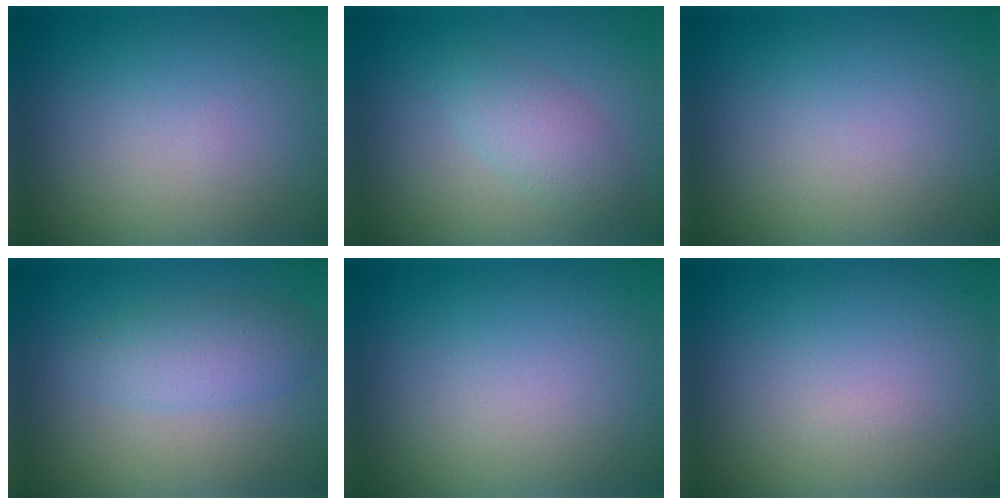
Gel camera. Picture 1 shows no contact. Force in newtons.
{"total": 2.5, "press": 2.5, "slide": 0.0}
{"total": 0.0}
{"total": 2.8, "press": 2.8, "slide": 0.1}
{"total": 0.0}
{"total": 0.0}